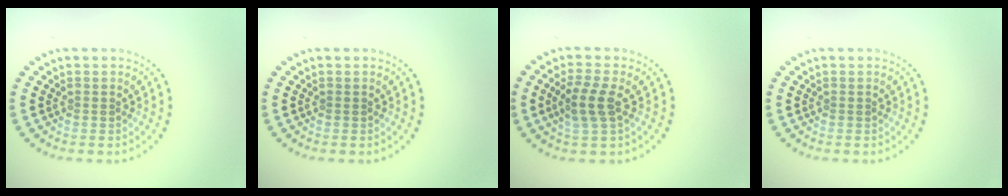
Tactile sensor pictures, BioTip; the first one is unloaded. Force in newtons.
{"total": 0.0}
{"total": 3.0, "press": 2.8, "slide": 1.0}
{"total": 0.0}